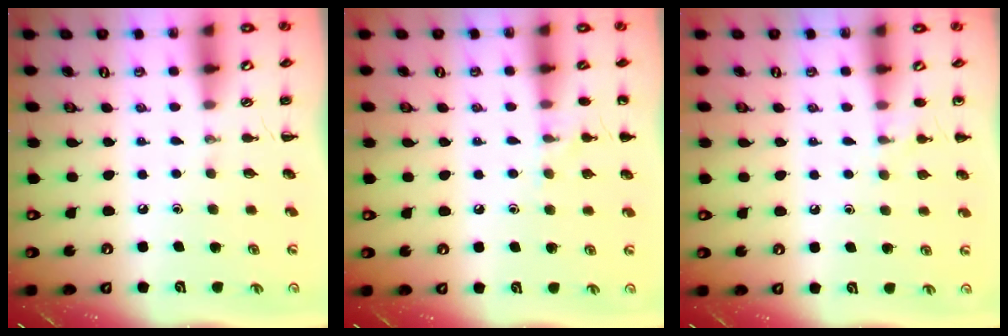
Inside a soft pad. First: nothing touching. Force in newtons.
{"total": 6.8, "press": 6.5, "slide": 2.1}
{"total": 6.0, "press": 5.7, "slide": 1.8}